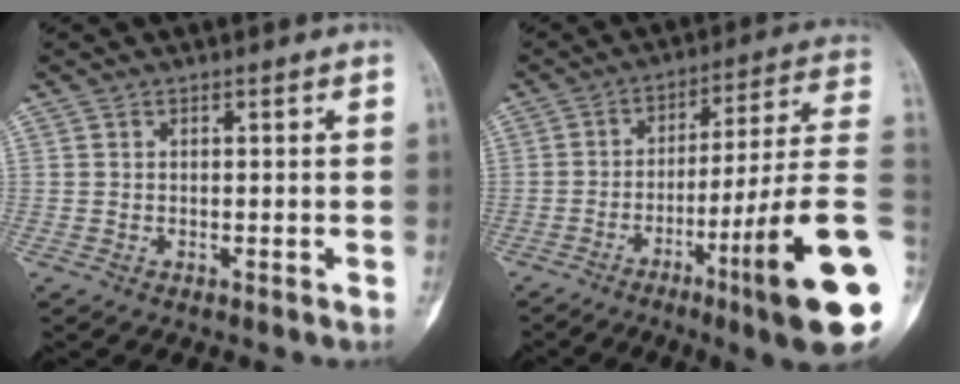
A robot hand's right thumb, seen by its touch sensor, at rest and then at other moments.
{"total": 21.1, "force": [-6.5, 0.5, 20.0], "torque": [-0.271, 0.014, -0.102]}